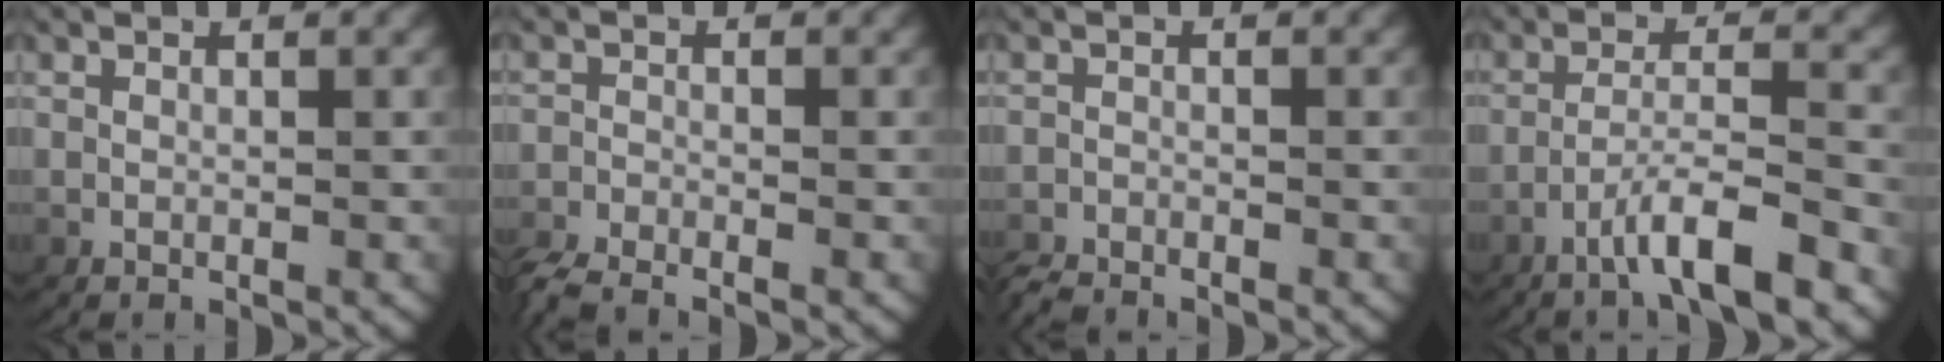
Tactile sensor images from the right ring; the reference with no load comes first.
{"total": 2.9, "force": [-2.6, 0.9, 0.7], "torque": [-0.016, -0.011, -0.045]}
{"total": 1.9, "force": [-1.9, 0.3, 0.1], "torque": [-0.008, -0.012, -0.033]}
{"total": 5.1, "force": [-3.0, 1.2, 3.9], "torque": [-0.070, -0.008, -0.047]}